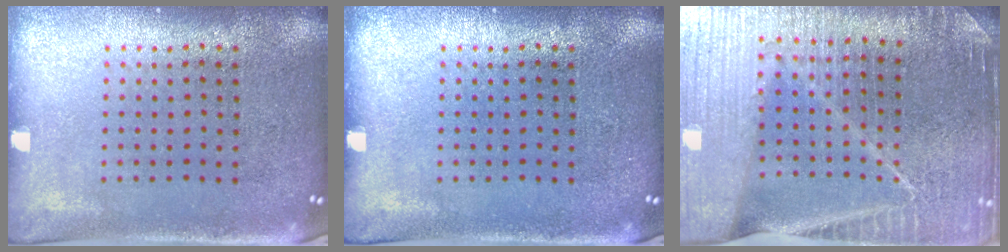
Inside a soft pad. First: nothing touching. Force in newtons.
{"total": 0.0}
{"total": 4.0, "press": 3.8, "slide": 1.2}